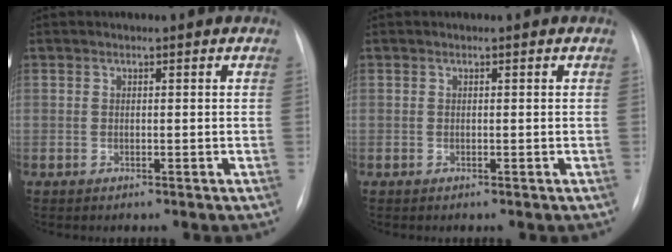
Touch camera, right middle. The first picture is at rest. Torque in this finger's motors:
{"motor_torque": [0.47, -0.70, -0.02, 0.01]}